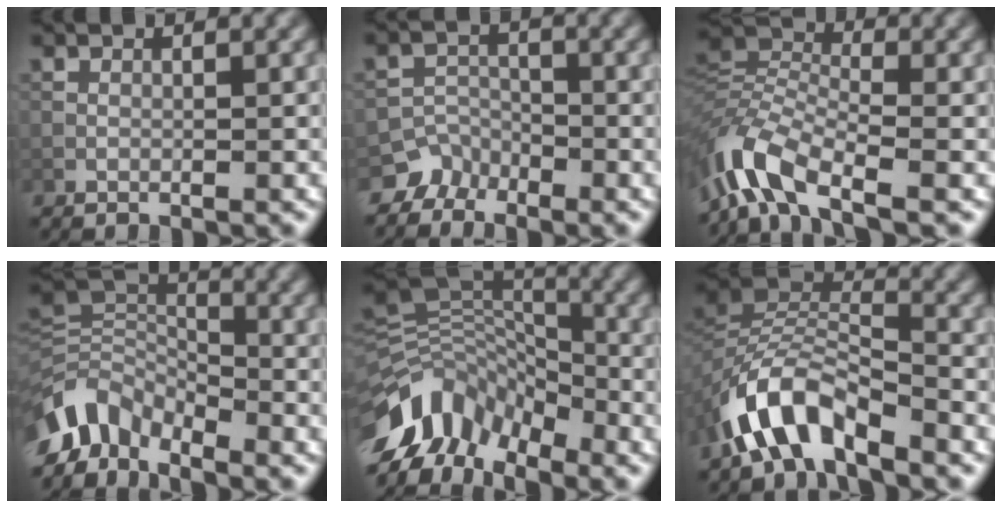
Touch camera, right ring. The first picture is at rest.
{"total": 3.8, "force": [-3.2, 2.1, -0.1], "torque": [0.026, 0.005, -0.052]}
{"total": 8.1, "force": [-5.2, 3.0, 5.5], "torque": [-0.112, 0.008, -0.117]}
{"total": 6.6, "force": [-4.7, 3.6, 2.8], "torque": [-0.048, -0.003, -0.104]}
{"total": 10.1, "force": [-6.3, 5.8, 5.3], "torque": [-0.104, 0.011, -0.135]}
{"total": 7.3, "force": [-4.8, 3.0, 4.5], "torque": [-0.081, 0.002, -0.101]}